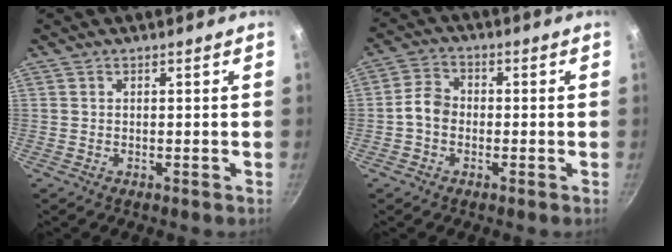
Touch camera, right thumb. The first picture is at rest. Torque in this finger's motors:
{"motor_torque": [0.52, 1.64, 0.32, -0.79, 0.02]}